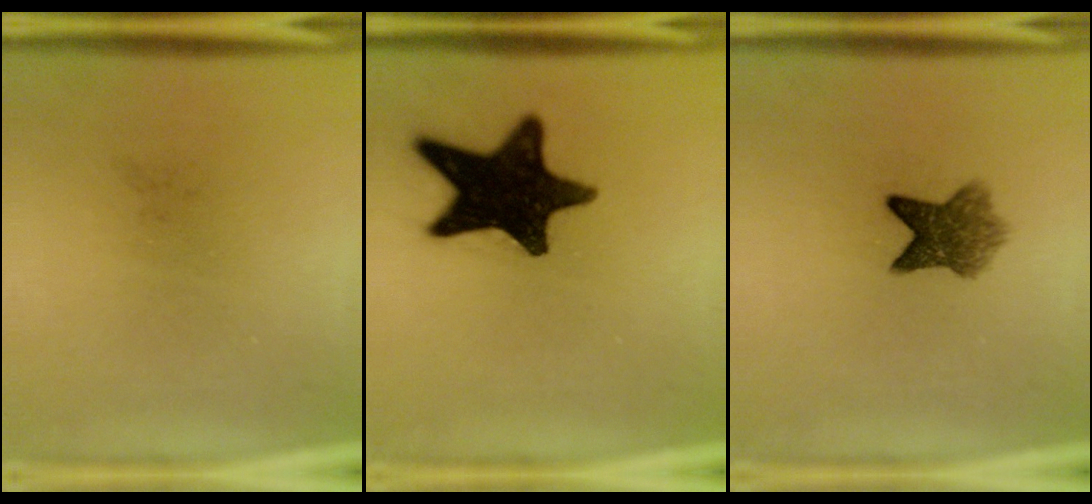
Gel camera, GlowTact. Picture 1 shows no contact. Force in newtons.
{"total": 17.2}
{"total": 5.8}